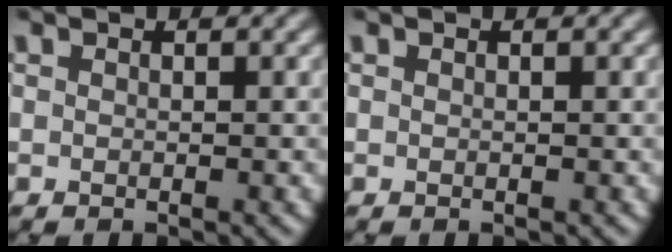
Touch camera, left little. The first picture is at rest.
{"total": 0.0}